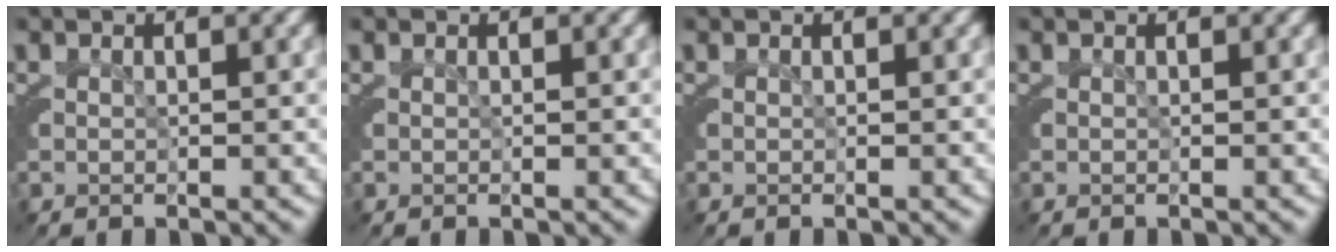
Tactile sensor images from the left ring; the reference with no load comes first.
{"total": 0.0}
{"total": 0.0}
{"total": 0.0}